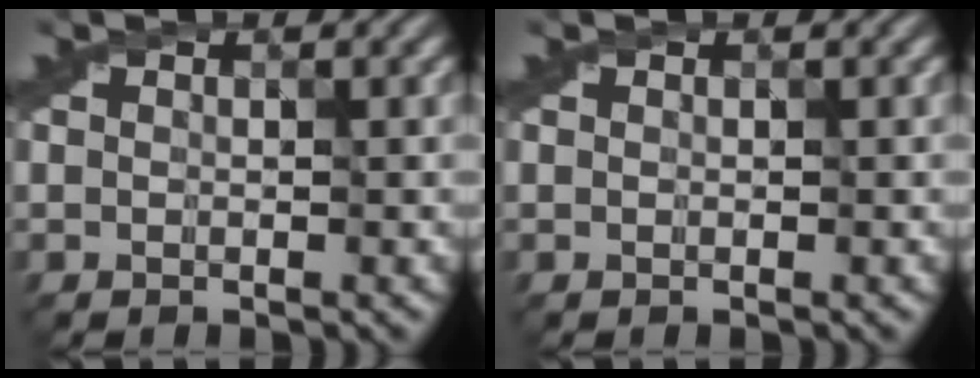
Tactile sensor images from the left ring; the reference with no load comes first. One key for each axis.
{"total": 0.0}